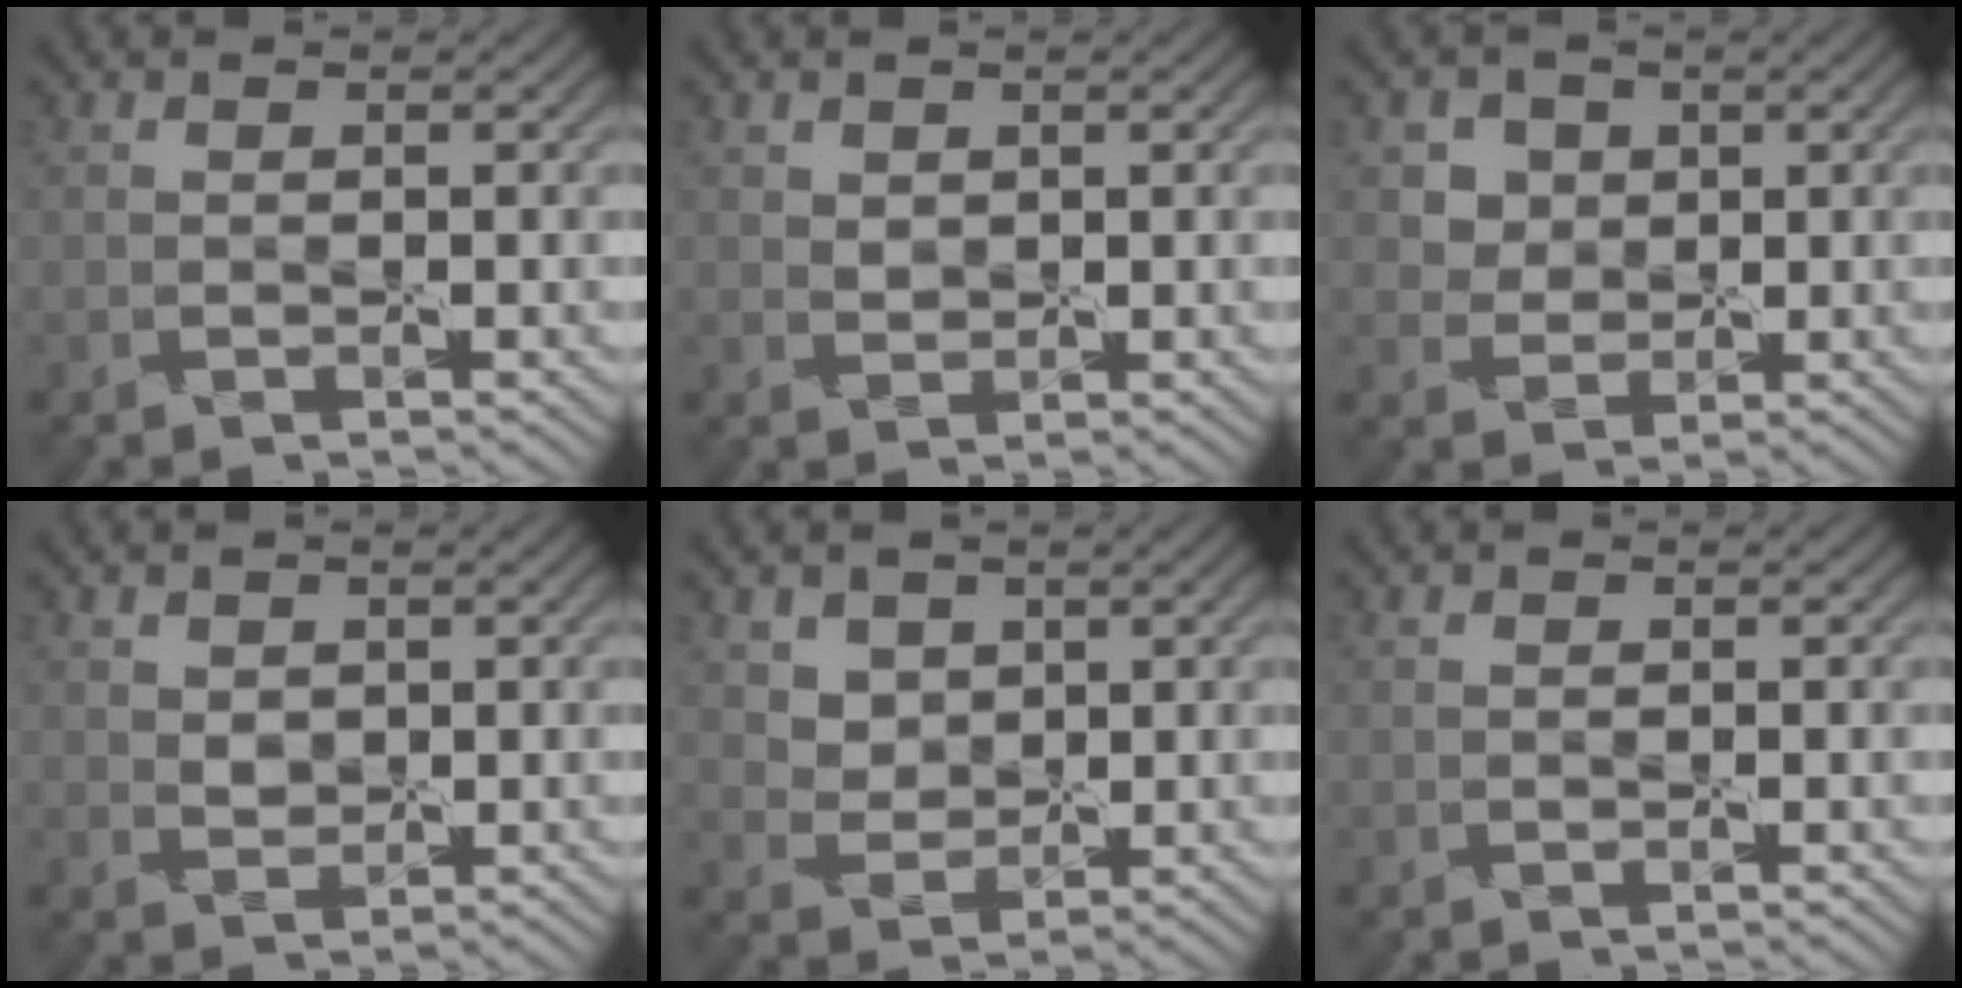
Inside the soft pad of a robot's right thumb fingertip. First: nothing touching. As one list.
[{"total": 1.3, "force": [1.2, 0.6, 0.1], "torque": [0.006, 0.007, 0.022]}, {"total": 4.3, "force": [2.6, 3.4, 0.4], "torque": [-0.019, 0.009, 0.043]}, {"total": 1.3, "force": [1.1, 0.7, 0.2], "torque": [0.005, 0.007, 0.020]}, {"total": 3.1, "force": [2.6, 1.7, -0.3], "torque": [-0.005, -0.006, 0.053]}, {"total": 0.0}]